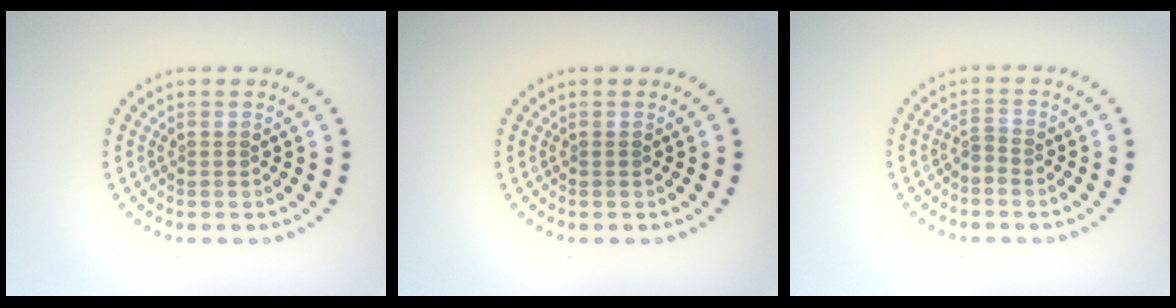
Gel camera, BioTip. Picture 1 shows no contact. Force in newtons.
{"total": 0.0}
{"total": 1.0, "press": 0.4, "slide": 0.9}